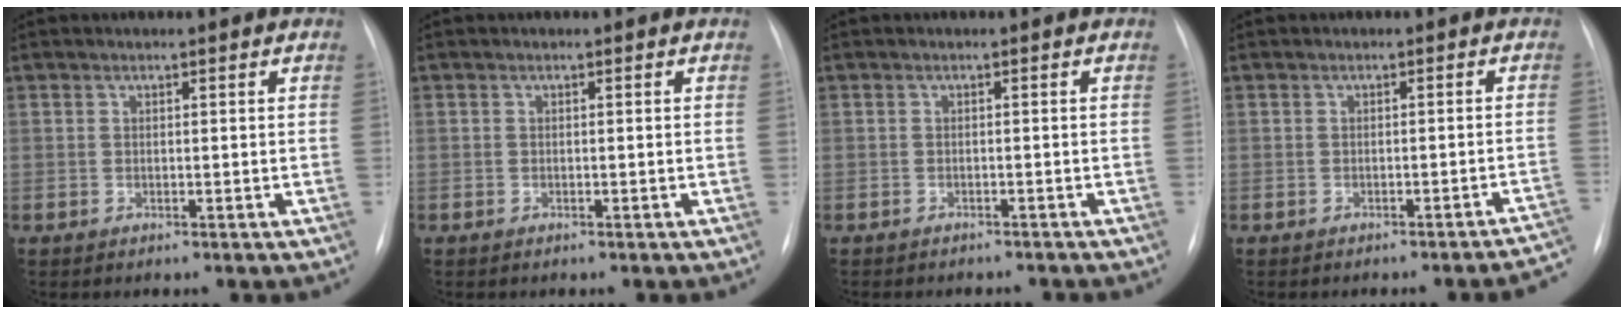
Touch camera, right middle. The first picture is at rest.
{"total": 0.0}
{"total": 5.7, "force": [-5.1, 1.9, 1.6], "torque": [-0.015, 0.003, -0.058]}
{"total": 6.4, "force": [-6.0, 0.0, 2.4], "torque": [-0.003, 0.011, -0.063]}